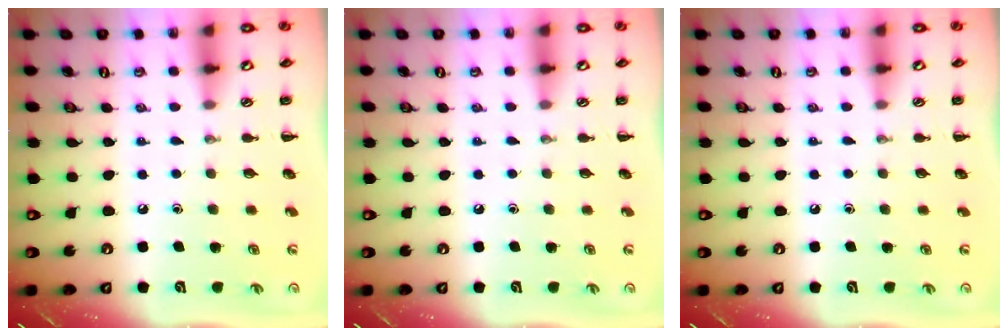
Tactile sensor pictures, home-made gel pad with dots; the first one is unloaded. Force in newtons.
{"total": 0.0}
{"total": 0.0}